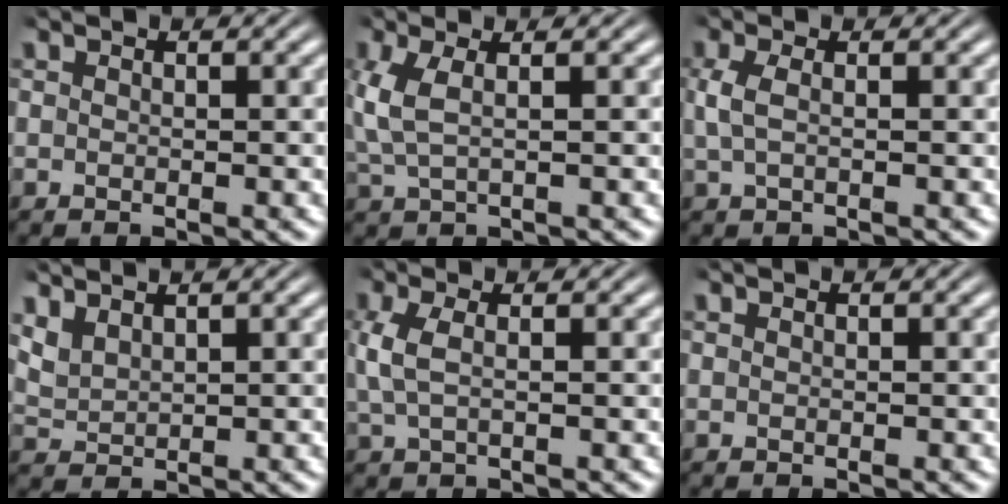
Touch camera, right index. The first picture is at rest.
{"total": 3.4, "force": [-0.2, 2.4, 2.4], "torque": [-0.077, -0.009, 0.002]}
{"total": 2.0, "force": [-0.6, 1.3, 1.4], "torque": [-0.048, -0.009, -0.005]}
{"total": 3.2, "force": [1.0, 2.9, 1.0], "torque": [-0.052, -0.014, 0.025]}
{"total": 2.4, "force": [-0.8, 1.5, 1.7], "torque": [-0.059, -0.012, -0.007]}
{"total": 0.0}